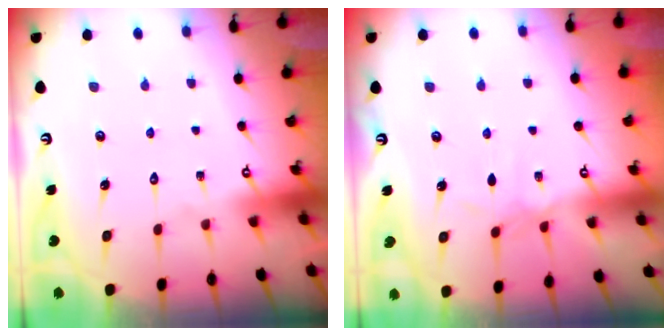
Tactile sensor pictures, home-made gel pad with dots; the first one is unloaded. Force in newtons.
{"total": 3.0, "press": 3.0, "slide": 0.5}